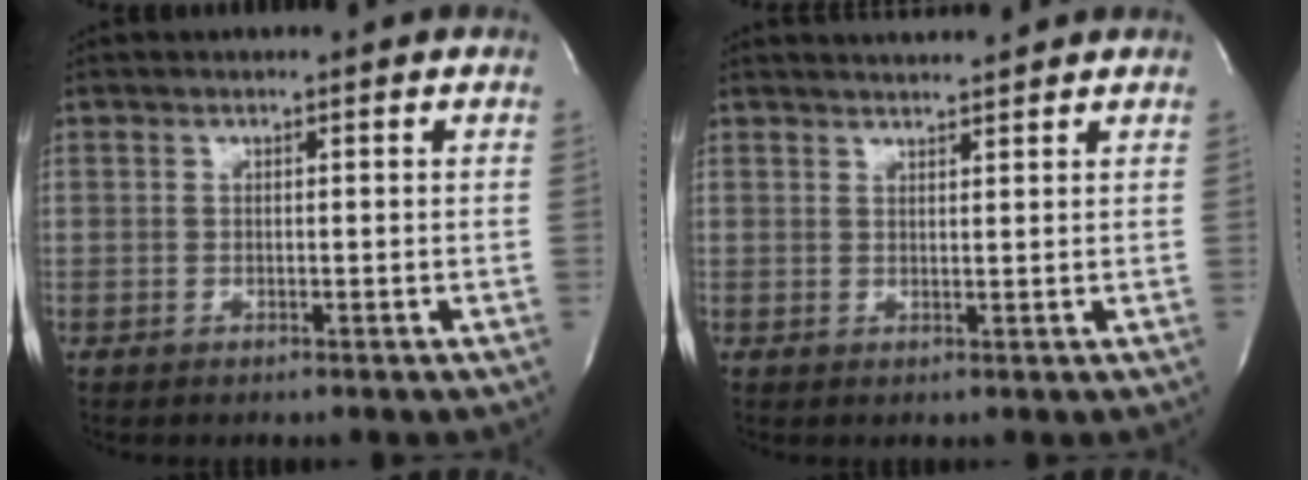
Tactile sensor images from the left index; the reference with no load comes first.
{"total": 4.0, "force": [3.9, -0.1, 0.8], "torque": [-0.018, 0.016, 0.059]}